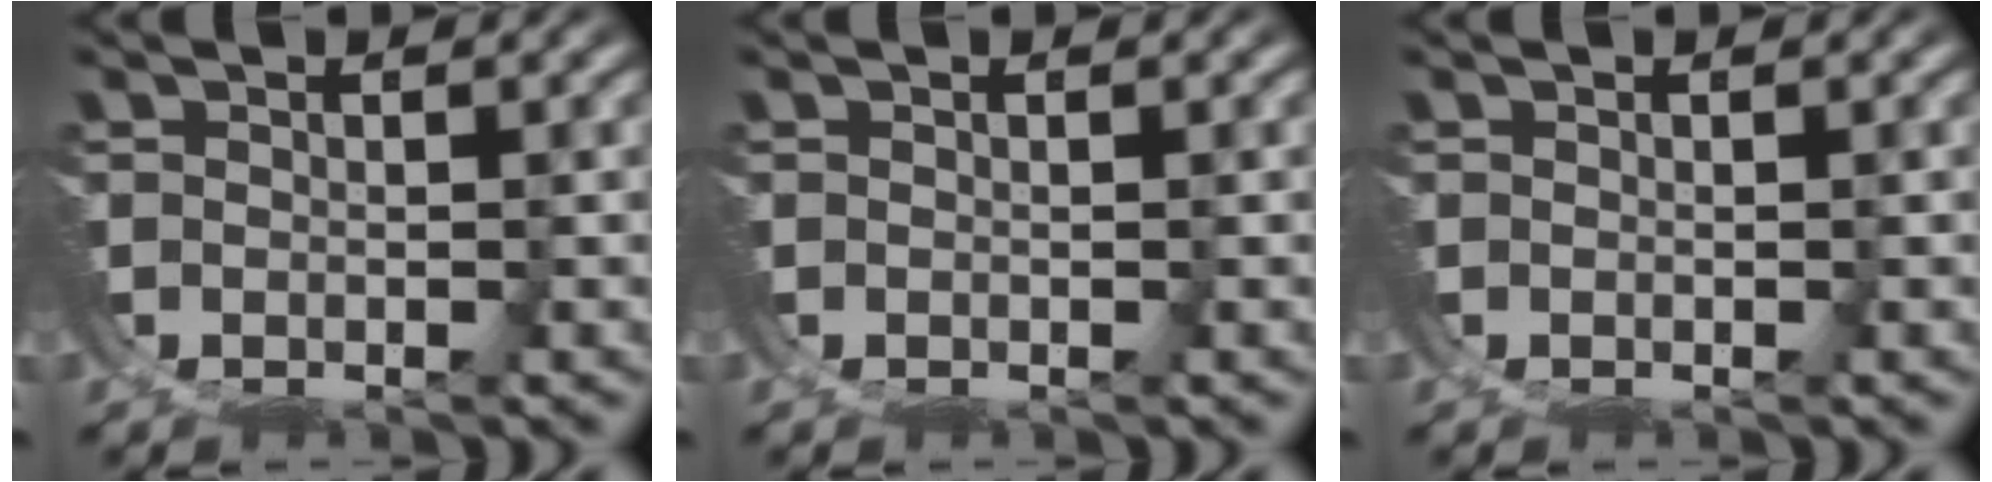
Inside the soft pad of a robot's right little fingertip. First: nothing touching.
{"total": 0.0}
{"total": 0.0}